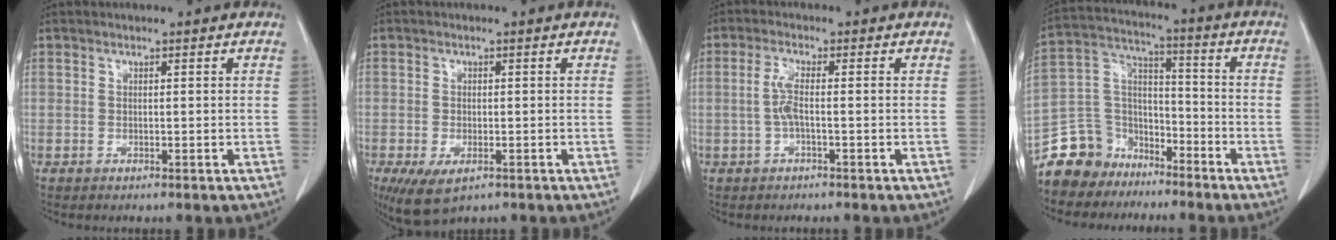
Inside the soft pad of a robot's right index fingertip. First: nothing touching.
{"total": 6.2, "force": [-3.5, 2.9, 4.2], "torque": [-0.074, -0.012, -0.053]}
{"total": 3.0, "force": [-0.5, 0.3, 2.9], "torque": [-0.065, 0.003, -0.012]}
{"total": 10.8, "force": [-8.2, 7.1, 0.5], "torque": [-0.018, 0.061, -0.151]}